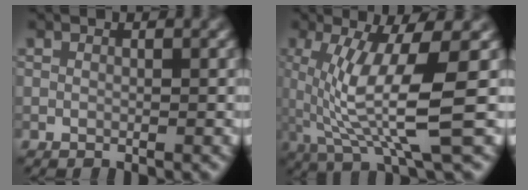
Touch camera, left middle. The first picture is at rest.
{"total": 8.1, "force": [0.4, 1.8, 7.9], "torque": [-0.150, -0.006, 0.014]}